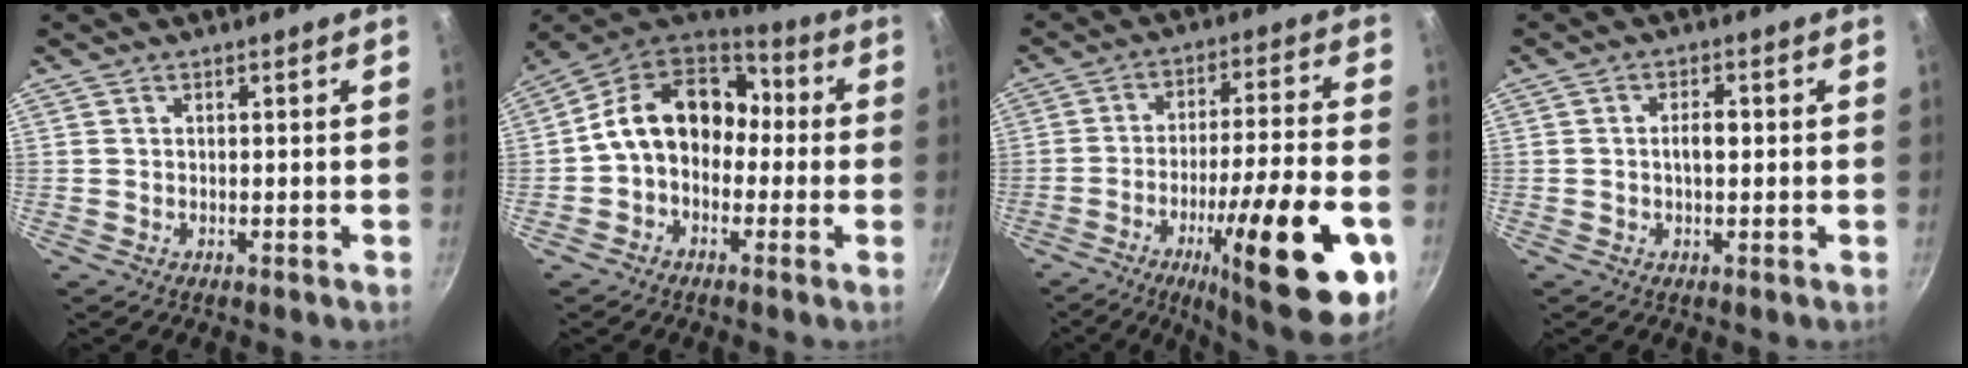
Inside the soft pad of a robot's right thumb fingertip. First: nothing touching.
{"total": 15.5, "force": [0.2, 11.8, 10.0], "torque": [-0.123, 0.050, -0.019]}
{"total": 25.8, "force": [-9.7, 6.0, 23.1], "torque": [-0.312, 0.031, -0.141]}
{"total": 3.2, "force": [0.0, 1.7, 2.8], "torque": [-0.038, 0.011, -0.002]}